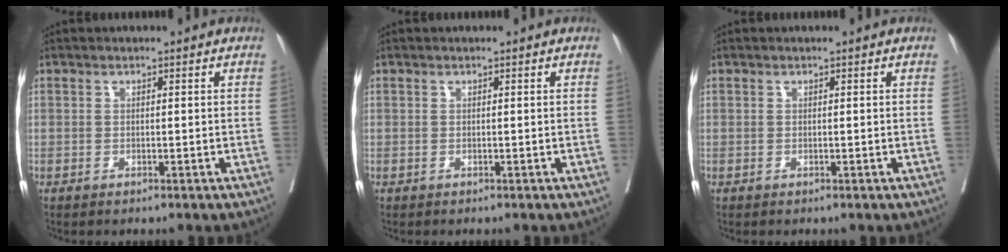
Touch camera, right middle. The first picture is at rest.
{"total": 0.0}
{"total": 0.0}